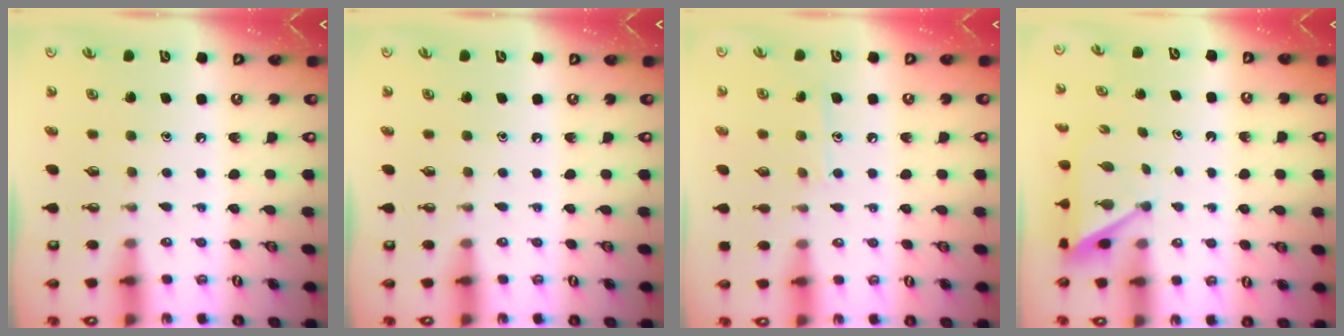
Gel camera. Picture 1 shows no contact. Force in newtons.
{"total": 0.0}
{"total": 7.5, "press": 7.5, "slide": 0.4}
{"total": 4.8, "press": 4.8, "slide": 0.3}